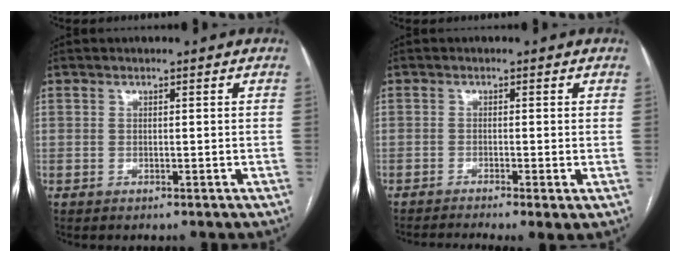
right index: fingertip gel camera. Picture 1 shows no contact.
{"total": 5.1, "force": [-3.3, 0.5, 3.9], "torque": [-0.056, -0.010, -0.054]}